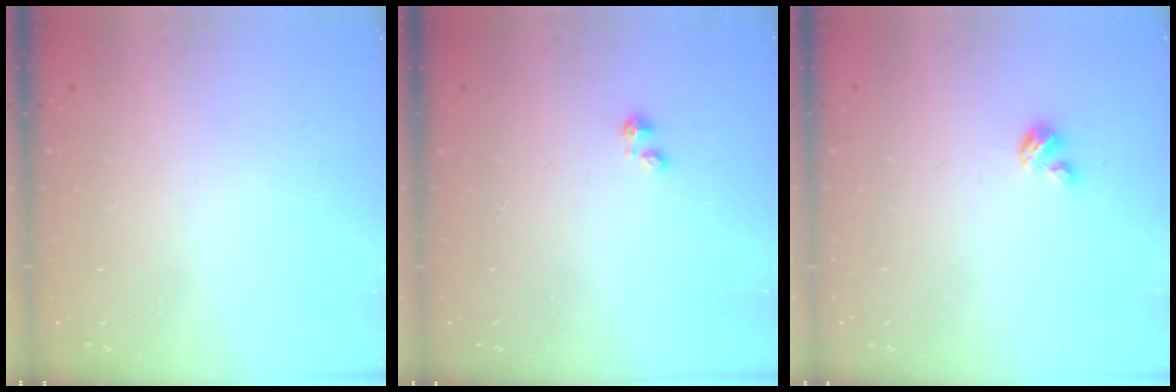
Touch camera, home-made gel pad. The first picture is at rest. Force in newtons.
{"total": 0.0}
{"total": 2.9, "press": 2.9, "slide": 0.3}